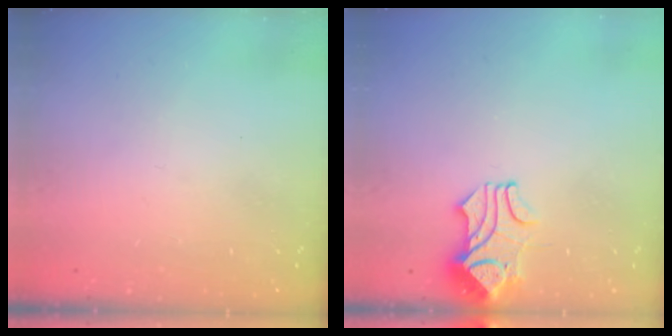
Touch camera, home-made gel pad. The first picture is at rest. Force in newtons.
{"total": 1.7, "press": 1.4, "slide": 1.0}